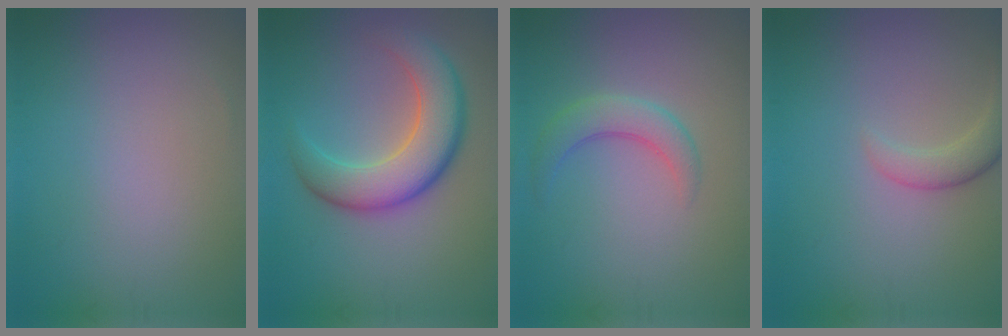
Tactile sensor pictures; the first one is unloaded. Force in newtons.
{"total": 7.0, "press": 7.0, "slide": 0.5}
{"total": 2.9, "press": 2.9, "slide": 0.1}
{"total": 2.6, "press": 2.6, "slide": 0.3}